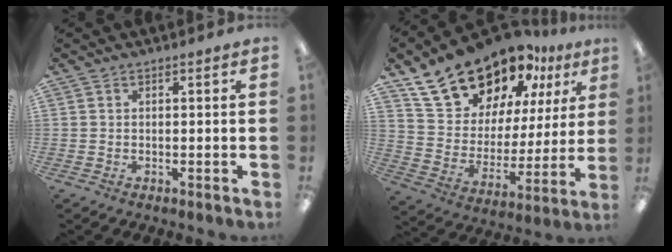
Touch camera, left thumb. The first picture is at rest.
{"total": 21.4, "force": [16.9, 10.3, 8.0], "torque": [-0.162, -0.107, 0.313]}